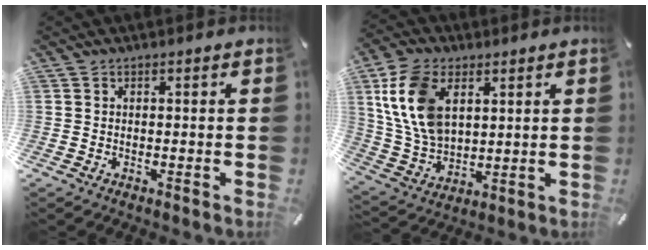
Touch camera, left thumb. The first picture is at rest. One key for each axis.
{"total": 14.2, "fx": 4.4, "fy": 10.0, "fz": 9.0, "tx": -0.229, "ty": 0.002, "tz": 0.082}